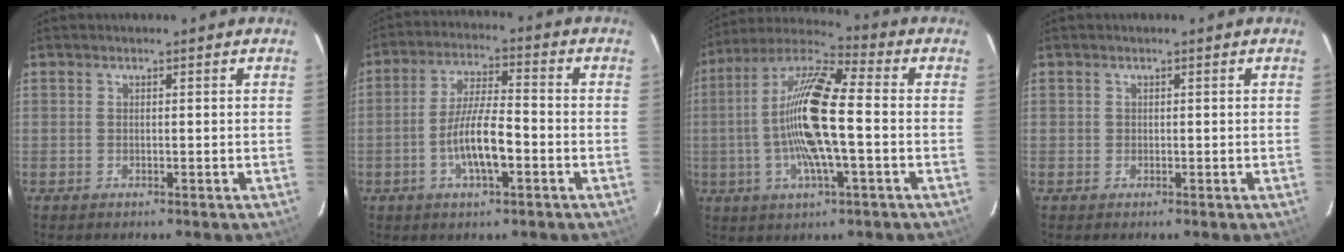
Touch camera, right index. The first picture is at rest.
{"total": 9.1, "force": [-3.2, 2.1, 8.3], "torque": [-0.163, 0.002, -0.056]}
{"total": 16.1, "force": [-1.7, 3.2, 15.7], "torque": [-0.303, 0.006, -0.043]}
{"total": 0.6, "force": [-0.1, 0.5, 0.0], "torque": [0.003, 0.000, -0.002]}